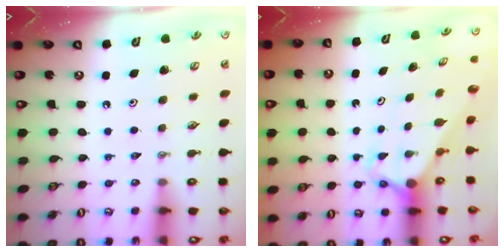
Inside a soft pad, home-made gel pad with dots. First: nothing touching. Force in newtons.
{"total": 3.0, "press": 3.0, "slide": 0.3}